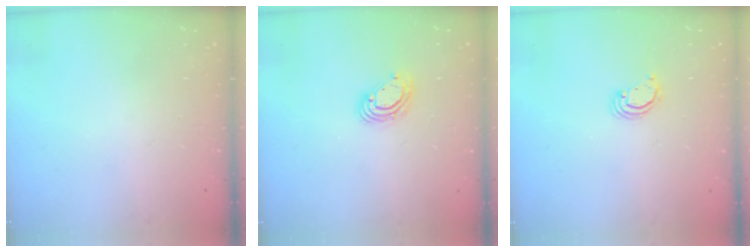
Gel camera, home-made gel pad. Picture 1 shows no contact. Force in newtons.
{"total": 7.3, "press": 7.2, "slide": 1.1}
{"total": 2.3, "press": 2.3, "slide": 0.3}